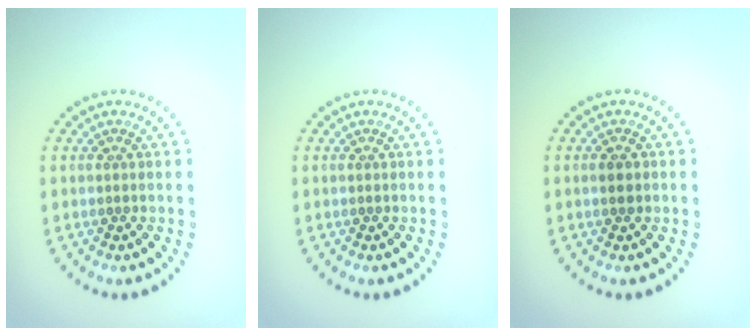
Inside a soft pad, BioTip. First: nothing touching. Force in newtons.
{"total": 0.0}
{"total": 1.0, "press": 1.0, "slide": 0.1}